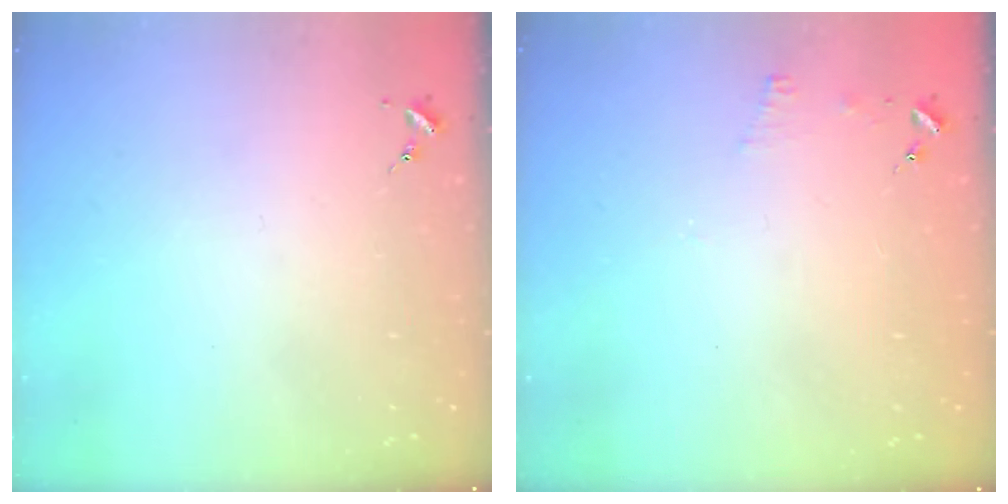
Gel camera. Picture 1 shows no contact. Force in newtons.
{"total": 4.7, "press": 4.6, "slide": 0.5}